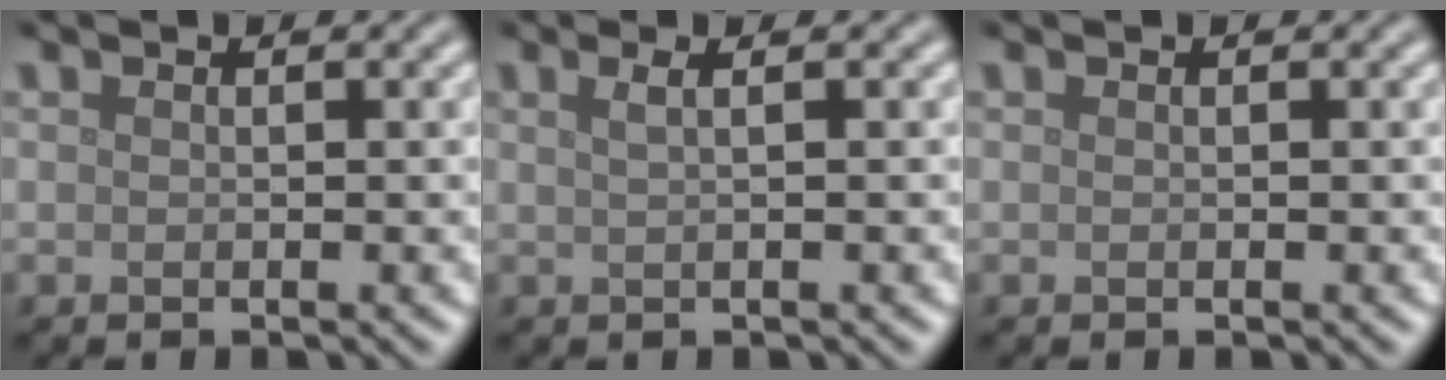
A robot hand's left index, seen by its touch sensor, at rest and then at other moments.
{"total": 2.1, "force": [0.8, 0.9, 1.6], "torque": [-0.014, 0.003, -0.003]}
{"total": 0.0}